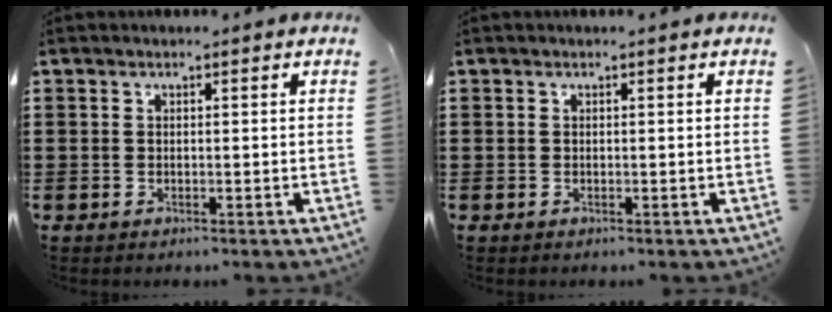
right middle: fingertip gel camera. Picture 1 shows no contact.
{"total": 0.0}